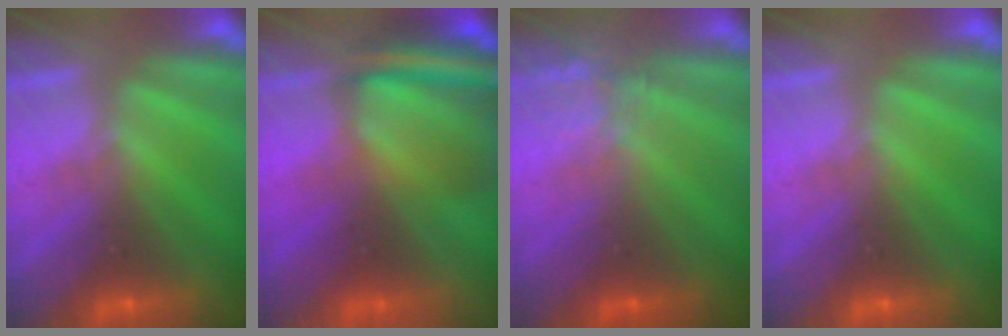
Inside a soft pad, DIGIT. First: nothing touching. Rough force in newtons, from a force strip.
{"total": 8.5}
{"total": 2.7}
{"total": 0.0}